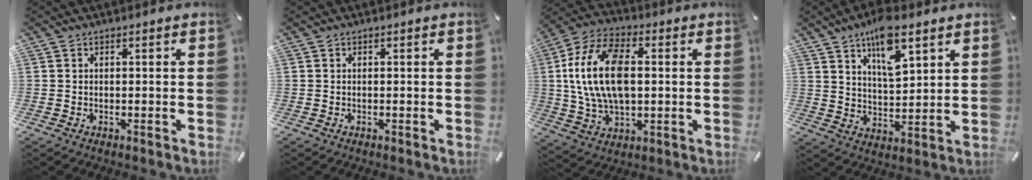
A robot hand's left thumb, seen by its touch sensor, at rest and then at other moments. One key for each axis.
{"total": 0.0}
{"total": 16.6, "fx": 1.5, "fy": 10.2, "fz": 13.0, "tx": -0.278, "ty": 0.005, "tz": 0.025}
{"total": 11.4, "fx": 7.5, "fy": 4.6, "fz": 7.3, "tx": -0.120, "ty": -0.029, "tz": 0.130}